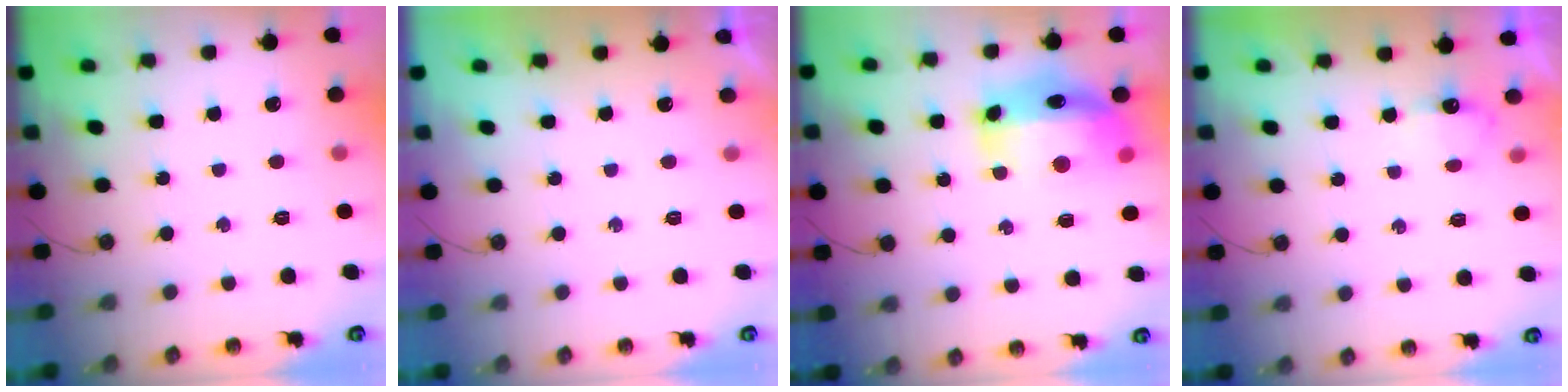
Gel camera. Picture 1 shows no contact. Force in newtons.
{"total": 0.0}
{"total": 16.4, "press": 16.3, "slide": 1.3}
{"total": 3.6, "press": 3.6, "slide": 0.6}